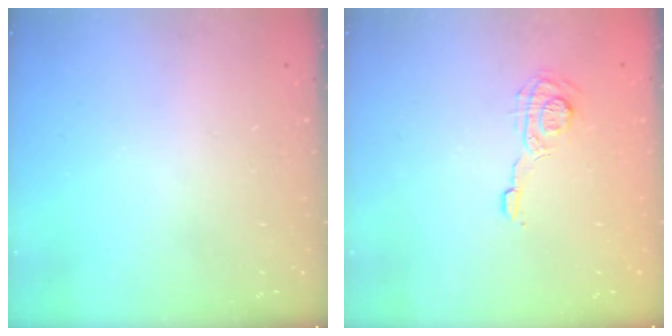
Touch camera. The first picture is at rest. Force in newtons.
{"total": 8.6, "press": 8.5, "slide": 1.1}